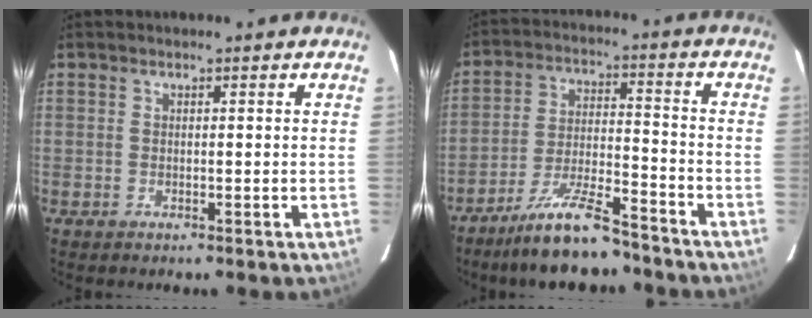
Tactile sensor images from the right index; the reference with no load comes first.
{"total": 12.1, "force": [-10.2, 2.1, 6.3], "torque": [-0.136, -0.002, -0.177]}